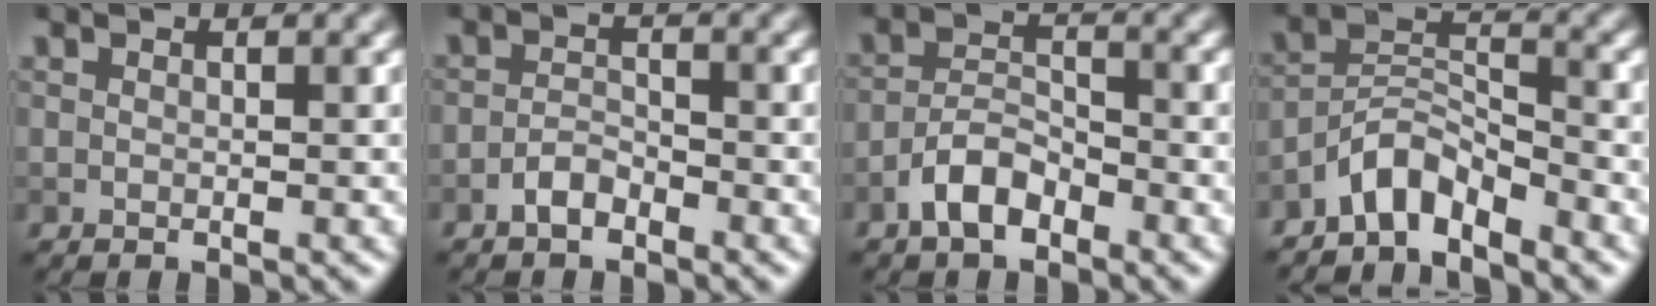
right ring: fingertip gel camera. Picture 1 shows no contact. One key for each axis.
{"total": 1.8, "fx": -1.3, "fy": 0.7, "fz": 1.0, "tx": -0.020, "ty": 0.005, "tz": -0.028}
{"total": 3.4, "fx": -2.3, "fy": 1.5, "fz": 2.1, "tx": -0.037, "ty": 0.011, "tz": -0.048}
{"total": 4.2, "fx": -3.5, "fy": 1.3, "fz": 1.9, "tx": -0.028, "ty": 0.011, "tz": -0.076}